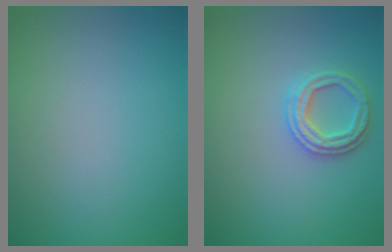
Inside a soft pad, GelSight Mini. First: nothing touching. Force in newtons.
{"total": 2.7, "press": 2.7, "slide": 0.5}